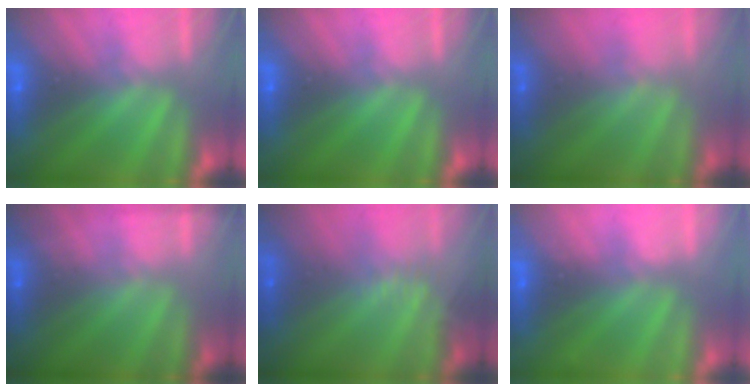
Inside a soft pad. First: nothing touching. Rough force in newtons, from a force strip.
{"total": 0.0}
{"total": 1.4}
{"total": 1.8}
{"total": 2.3}
{"total": 2.3}